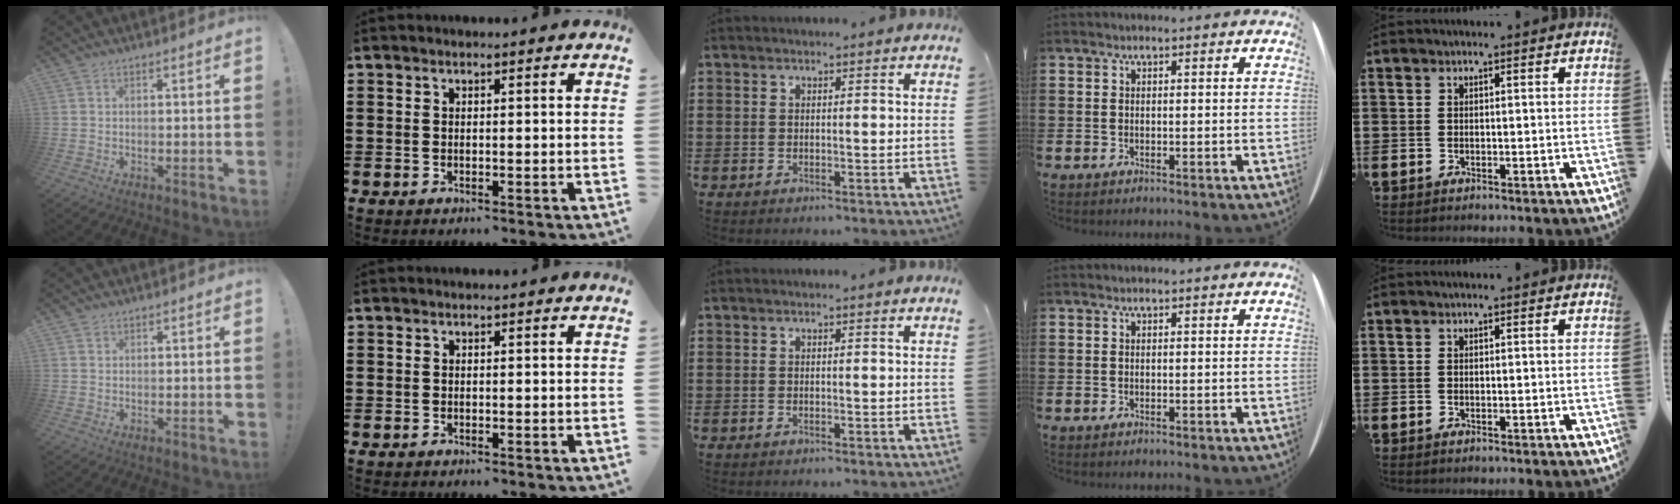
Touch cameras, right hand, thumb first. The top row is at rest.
{"thumb": {"total": 0.7, "force": [0.6, 0.4, 0.1], "torque": [0.007, -0.005, 0.010]}}